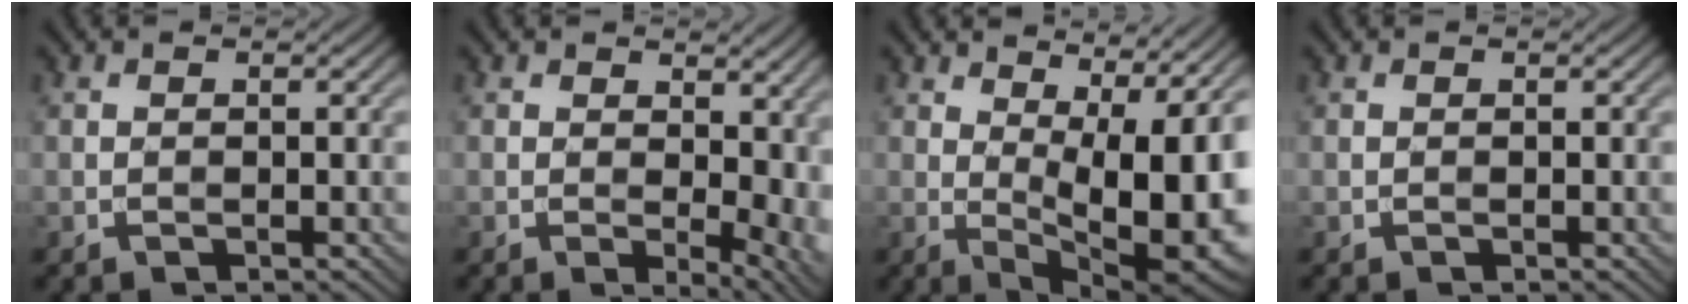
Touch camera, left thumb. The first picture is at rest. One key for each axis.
{"total": 7.2, "fx": 0.8, "fy": 3.7, "fz": 6.1, "tx": -0.072, "ty": -0.004, "tz": 0.018}
{"total": 11.8, "fx": 2.5, "fy": 4.8, "fz": 10.5, "tx": -0.138, "ty": 0.012, "tz": 0.041}
{"total": 0.0}